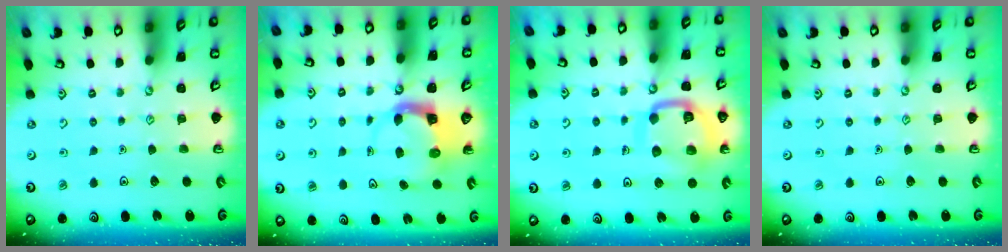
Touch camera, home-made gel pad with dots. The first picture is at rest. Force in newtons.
{"total": 3.9, "press": 3.9, "slide": 0.6}
{"total": 14.4, "press": 14.3, "slide": 1.5}
{"total": 0.0}